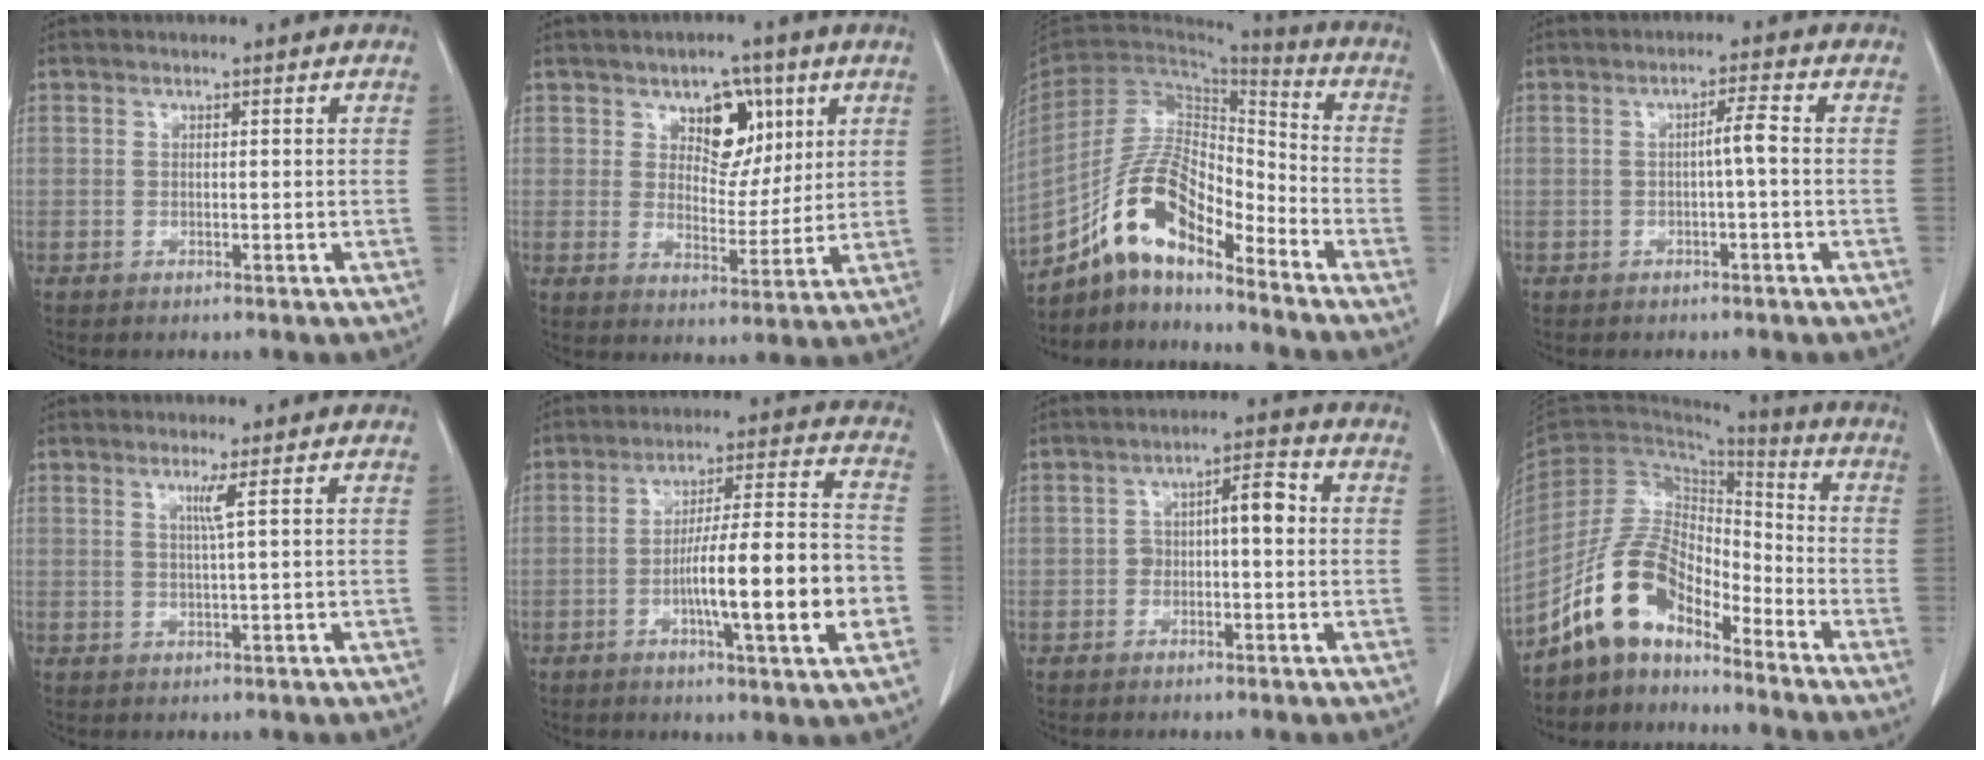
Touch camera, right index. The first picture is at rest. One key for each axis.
{"total": 7.7, "fx": 3.7, "fy": 4.8, "fz": 4.9, "tx": -0.065, "ty": 0.008, "tz": 0.062}
{"total": 12.8, "fx": -9.4, "fy": 3.7, "fz": 7.8, "tx": -0.154, "ty": 0.027, "tz": -0.170}
{"total": 2.5, "fx": -0.4, "fy": -0.2, "fz": 2.5, "tx": -0.042, "ty": 0.004, "tz": -0.005}
{"total": 1.9, "fx": 0.8, "fy": -0.8, "fz": 1.6, "tx": -0.034, "ty": -0.006, "tz": 0.017}
{"total": 15.5, "fx": -4.1, "fy": 0.6, "fz": 15.0, "tx": -0.243, "ty": 0.007, "tz": -0.062}
{"total": 4.8, "fx": -0.1, "fy": 1.7, "fz": 4.4, "tx": -0.070, "ty": 0.033, "tz": 0.000}
{"total": 10.4, "fx": -8.1, "fy": 4.3, "fz": 5.0, "tx": -0.107, "ty": 0.035, "tz": -0.153}